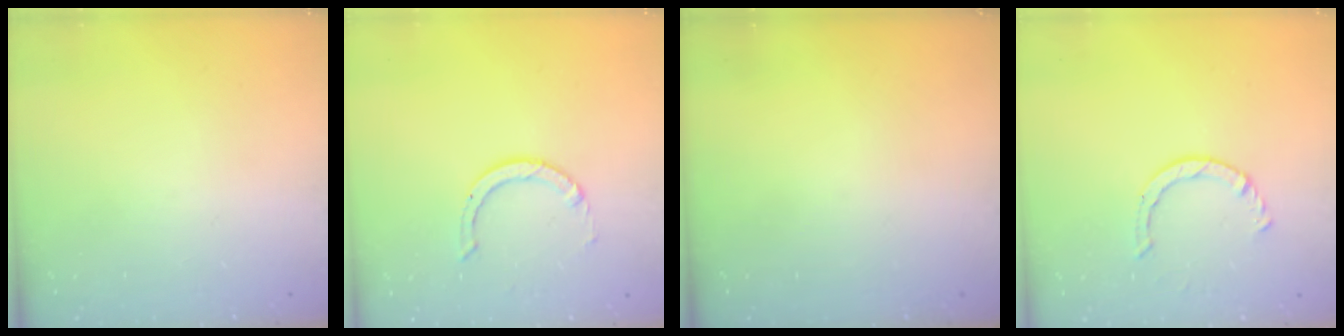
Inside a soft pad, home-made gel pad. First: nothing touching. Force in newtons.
{"total": 2.8, "press": 2.8, "slide": 0.2}
{"total": 0.0}
{"total": 2.9, "press": 2.9, "slide": 0.4}